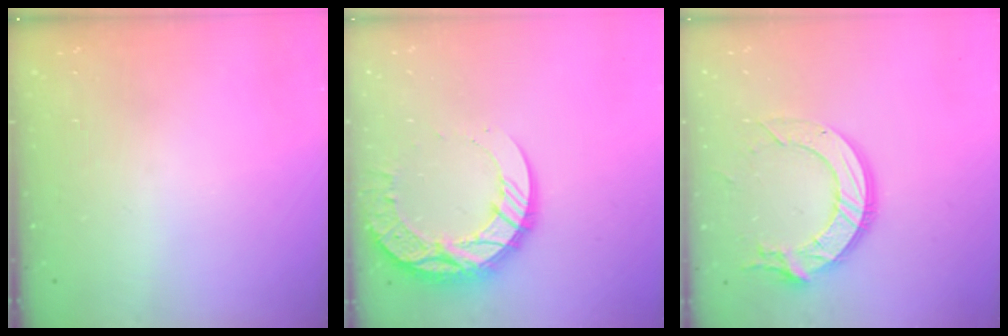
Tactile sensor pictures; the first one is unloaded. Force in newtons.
{"total": 14.6, "press": 14.5, "slide": 1.1}
{"total": 13.5, "press": 13.4, "slide": 1.6}